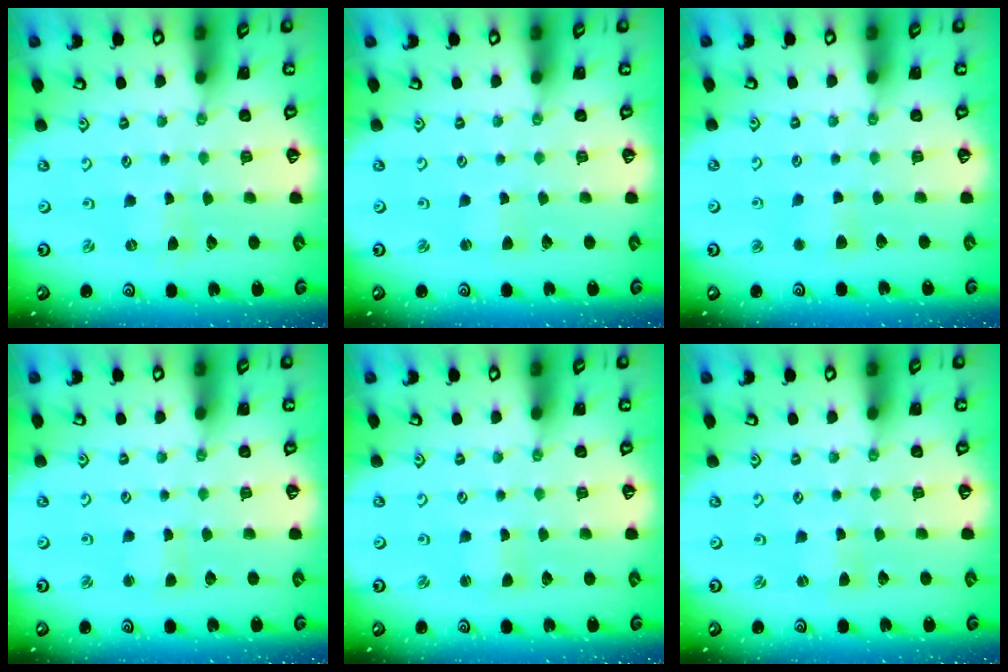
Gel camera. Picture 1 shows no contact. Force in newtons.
{"total": 1.7, "press": 1.7, "slide": 0.4}
{"total": 4.8, "press": 4.8, "slide": 0.5}
{"total": 2.8, "press": 2.8, "slide": 0.2}
{"total": 1.5, "press": 1.5, "slide": 0.0}
{"total": 0.0}